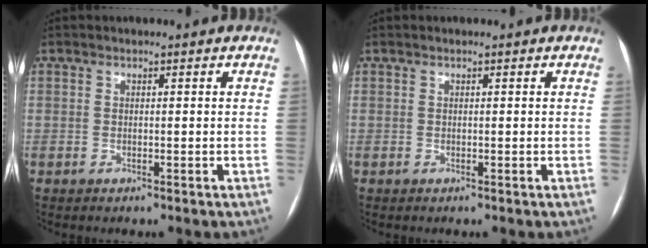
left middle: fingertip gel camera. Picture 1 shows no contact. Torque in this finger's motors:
{"motor_torque": [0.00, -0.01, 0.00, 0.01]}